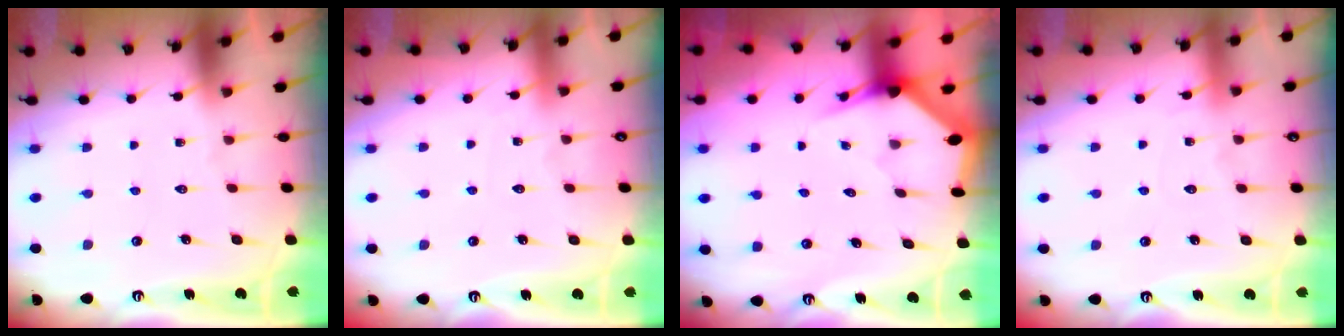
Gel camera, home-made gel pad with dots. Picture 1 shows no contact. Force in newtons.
{"total": 2.1, "press": 2.1, "slide": 0.2}
{"total": 2.8, "press": 2.8, "slide": 0.1}
{"total": 5.4, "press": 5.3, "slide": 0.7}